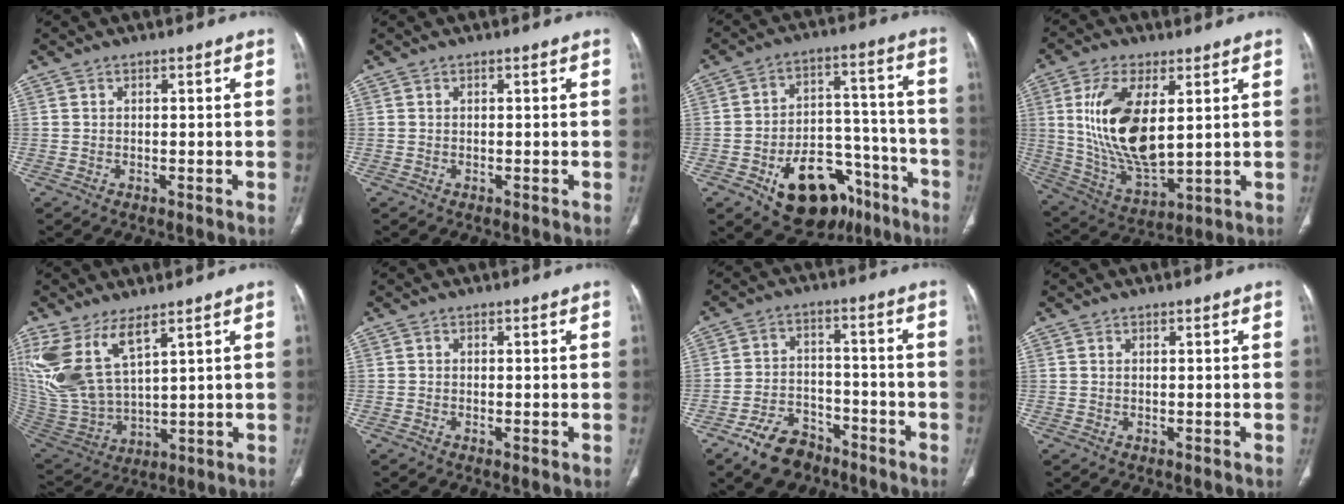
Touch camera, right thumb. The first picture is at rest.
{"total": 0.0}
{"total": 19.5, "force": [-10.7, 11.8, 11.2], "torque": [-0.121, 0.087, -0.149]}
{"total": 17.3, "force": [3.7, 8.0, 14.9], "torque": [-0.287, -0.024, 0.085]}
{"total": 15.3, "force": [8.1, 6.7, 11.1], "torque": [-0.237, -0.035, 0.188]}
{"total": 0.6, "force": [-0.2, 0.3, 0.6], "torque": [-0.011, -0.002, -0.005]}
{"total": 9.3, "force": [-6.5, 5.5, 3.7], "torque": [-0.048, 0.046, -0.113]}
{"total": 0.0}